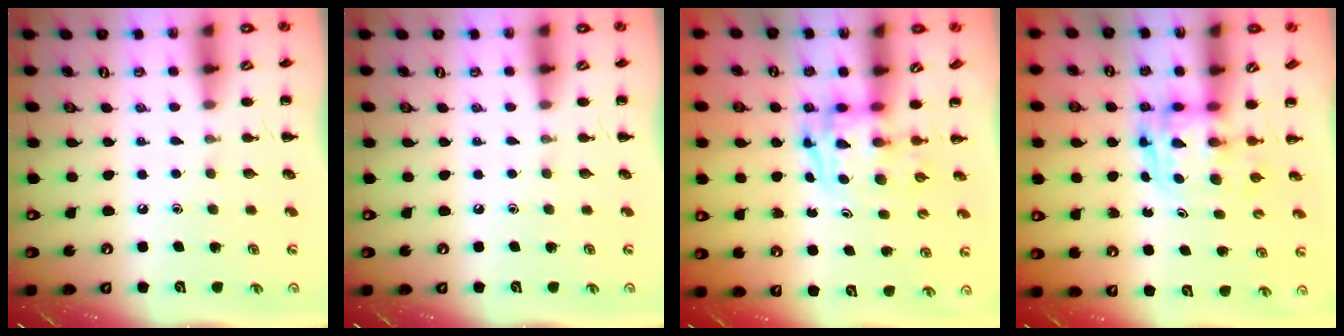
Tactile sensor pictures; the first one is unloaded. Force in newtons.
{"total": 0.0}
{"total": 3.3, "press": 3.2, "slide": 0.6}
{"total": 2.7, "press": 2.7, "slide": 0.2}